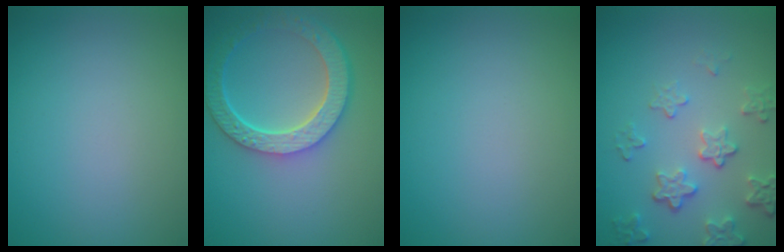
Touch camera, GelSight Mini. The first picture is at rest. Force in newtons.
{"total": 6.4, "press": 5.0, "slide": 4.0}
{"total": 0.0}
{"total": 4.2, "press": 3.2, "slide": 2.7}